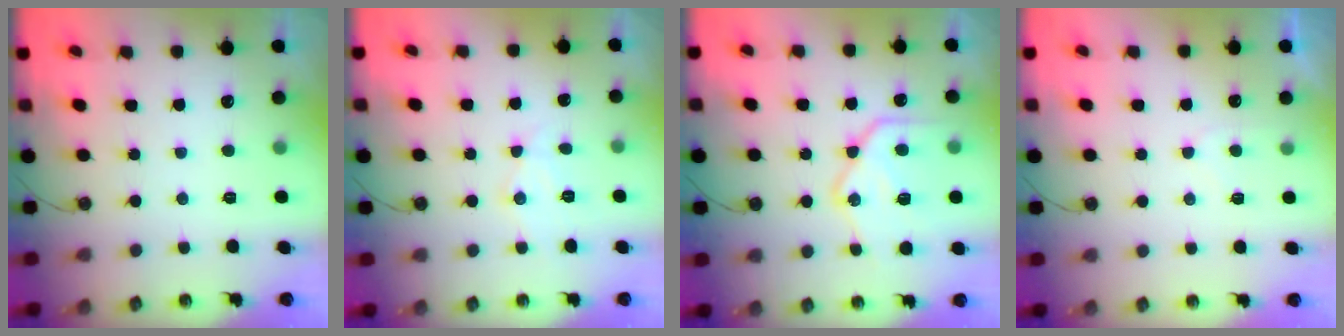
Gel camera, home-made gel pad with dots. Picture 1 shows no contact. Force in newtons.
{"total": 8.3, "press": 8.3, "slide": 0.2}
{"total": 19.4, "press": 19.4, "slide": 1.9}
{"total": 5.1, "press": 5.1, "slide": 0.6}